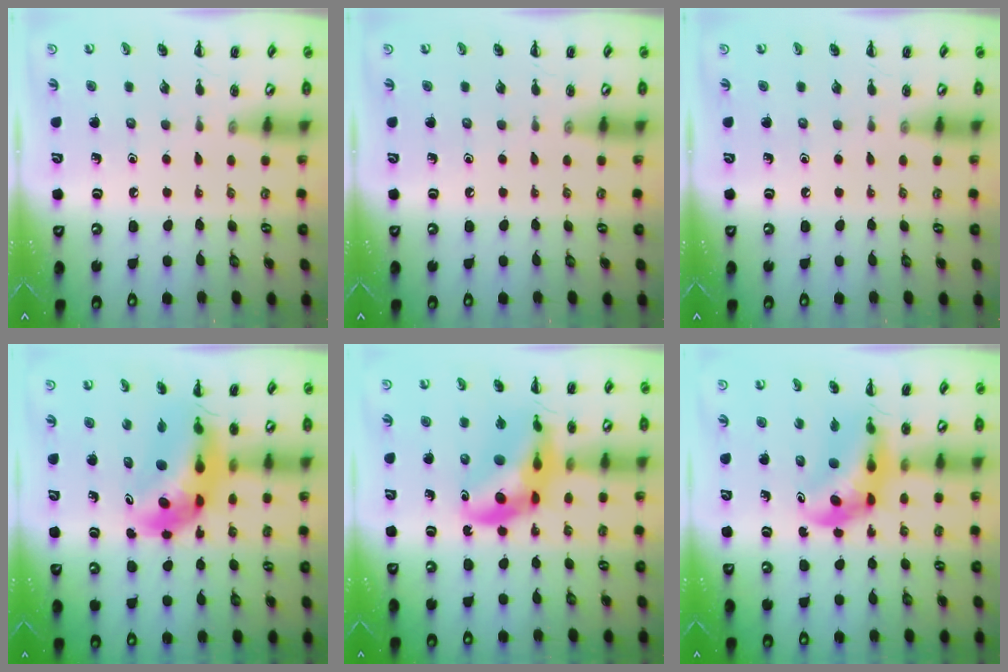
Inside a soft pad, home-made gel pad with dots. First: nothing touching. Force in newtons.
{"total": 0.0}
{"total": 0.0}
{"total": 7.4, "press": 7.0, "slide": 2.3}
{"total": 11.7, "press": 11.3, "slide": 3.0}
{"total": 6.0, "press": 5.8, "slide": 1.3}